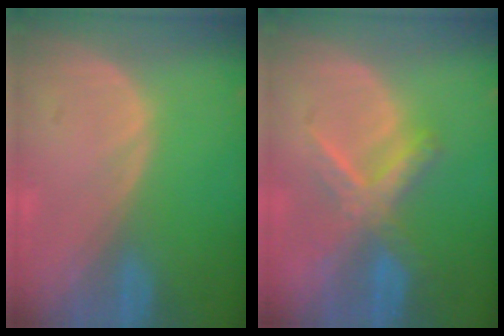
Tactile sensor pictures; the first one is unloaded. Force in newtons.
{"total": 5.9, "press": 5.9, "slide": 0.8}